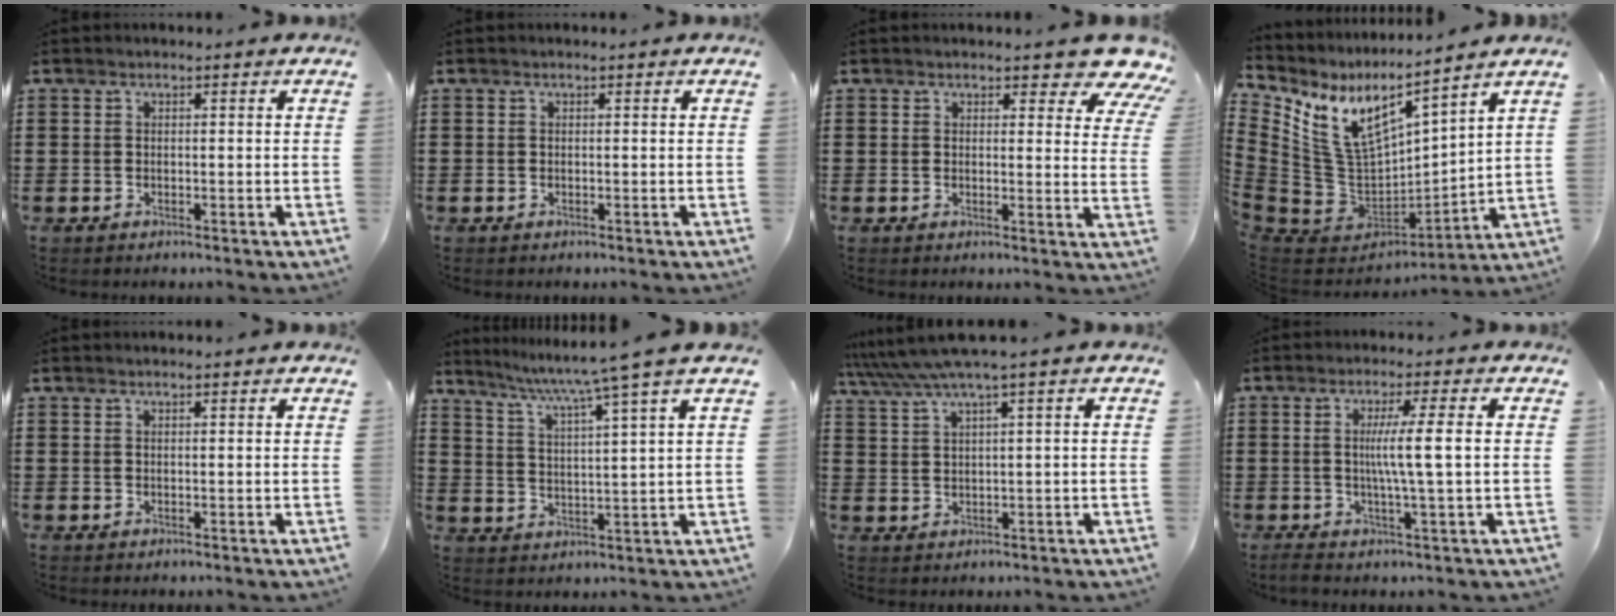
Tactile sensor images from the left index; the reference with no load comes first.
{"total": 0.0}
{"total": 6.0, "force": [4.9, 1.7, 3.1], "torque": [-0.046, -0.023, 0.081]}
{"total": 9.4, "force": [5.3, 4.8, 6.2], "torque": [-0.160, -0.051, 0.097]}
{"total": 0.7, "force": [0.6, 0.0, 0.3], "torque": [-0.007, 0.001, 0.012]}
{"total": 6.1, "force": [4.8, -1.5, 3.5], "torque": [-0.089, -0.033, 0.072]}
{"total": 4.4, "force": [2.9, -0.4, 3.3], "torque": [-0.080, -0.011, 0.046]}
{"total": 6.2, "force": [0.3, -0.7, 6.2], "torque": [-0.116, -0.006, -0.003]}